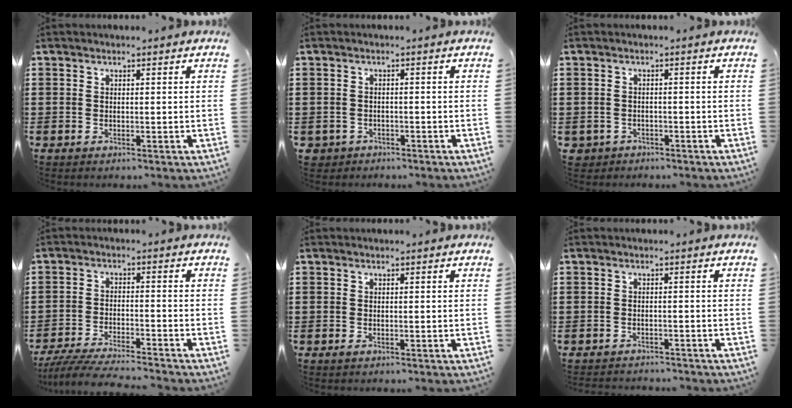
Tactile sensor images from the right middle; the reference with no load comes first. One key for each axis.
{"total": 1.4, "fx": -1.2, "fy": 0.7, "fz": 0.0, "tx": -0.007, "ty": -0.002, "tz": -0.027}
{"total": 1.3, "fx": -1.1, "fy": 0.7, "fz": -0.1, "tx": -0.007, "ty": -0.002, "tz": -0.026}
{"total": 5.3, "fx": -5.0, "fy": 0.1, "fz": 1.7, "tx": -0.041, "ty": -0.012, "tz": -0.100}
{"total": 0.0}
{"total": 1.4, "fx": -1.4, "fy": 0.1, "fz": -0.2, "tx": -0.002, "ty": 0.000, "tz": -0.031}